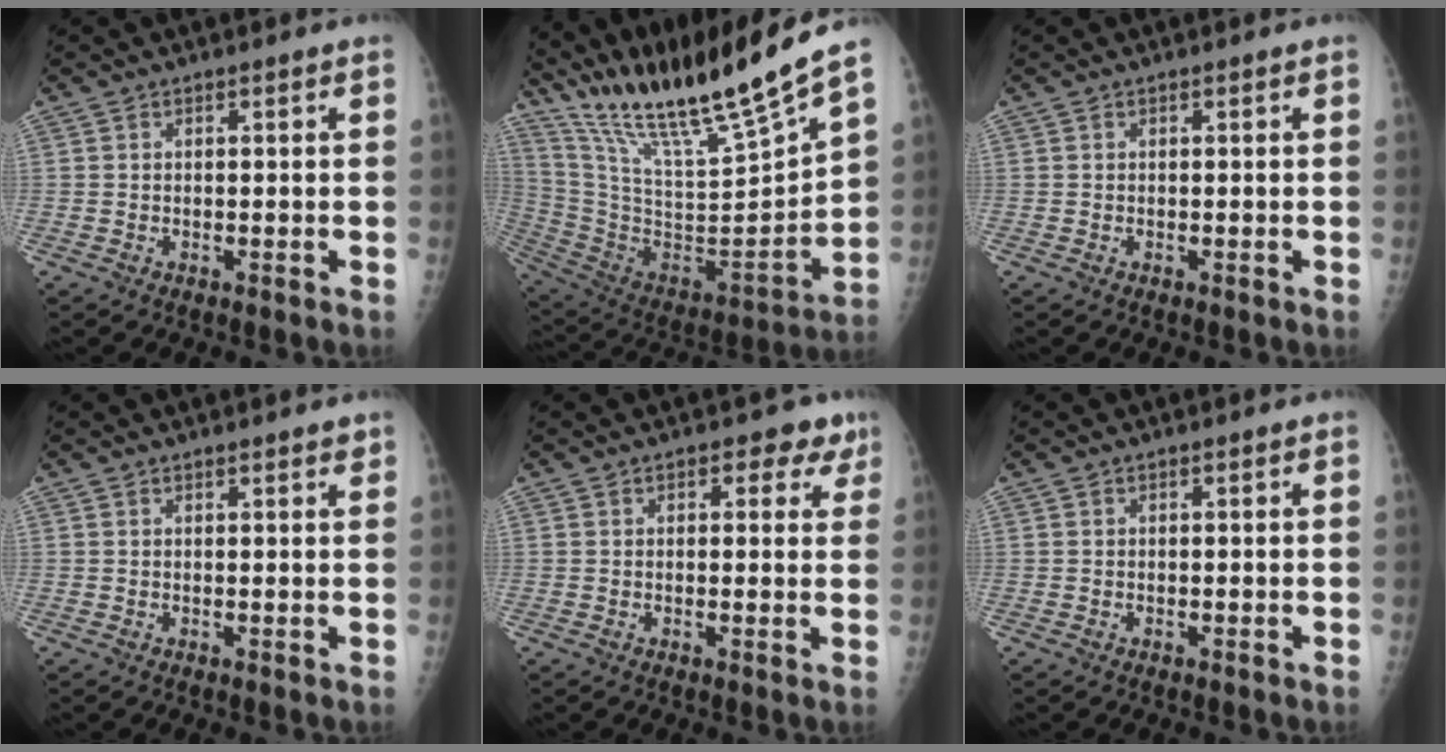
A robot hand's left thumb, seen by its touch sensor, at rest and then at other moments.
{"total": 25.0, "force": [21.0, 0.7, 13.4], "torque": [-0.213, -0.123, 0.375]}
{"total": 0.0}
{"total": 1.3, "force": [1.0, 0.4, 0.6], "torque": [-0.004, -0.003, 0.012]}
{"total": 4.7, "force": [2.4, 2.9, 2.8], "torque": [0.005, -0.004, 0.020]}
{"total": 0.0}